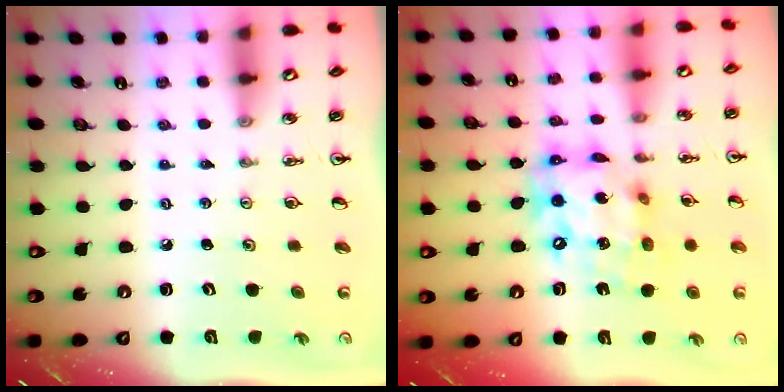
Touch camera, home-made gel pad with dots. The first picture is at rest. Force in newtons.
{"total": 16.0, "press": 15.9, "slide": 1.4}